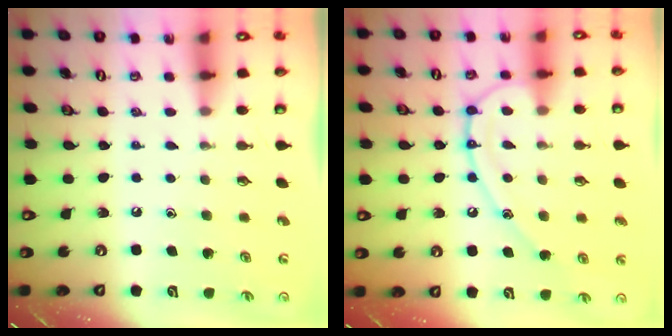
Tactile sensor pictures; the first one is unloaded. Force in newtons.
{"total": 13.3, "press": 13.2, "slide": 1.3}